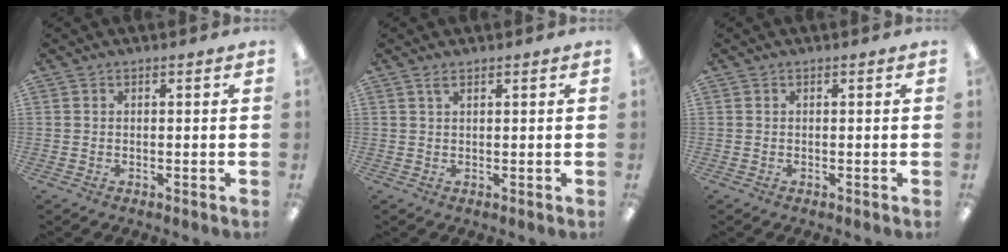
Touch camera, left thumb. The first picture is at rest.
{"total": 1.6, "force": [1.1, 0.5, 1.0], "torque": [-0.016, -0.002, 0.018]}
{"total": 0.0}